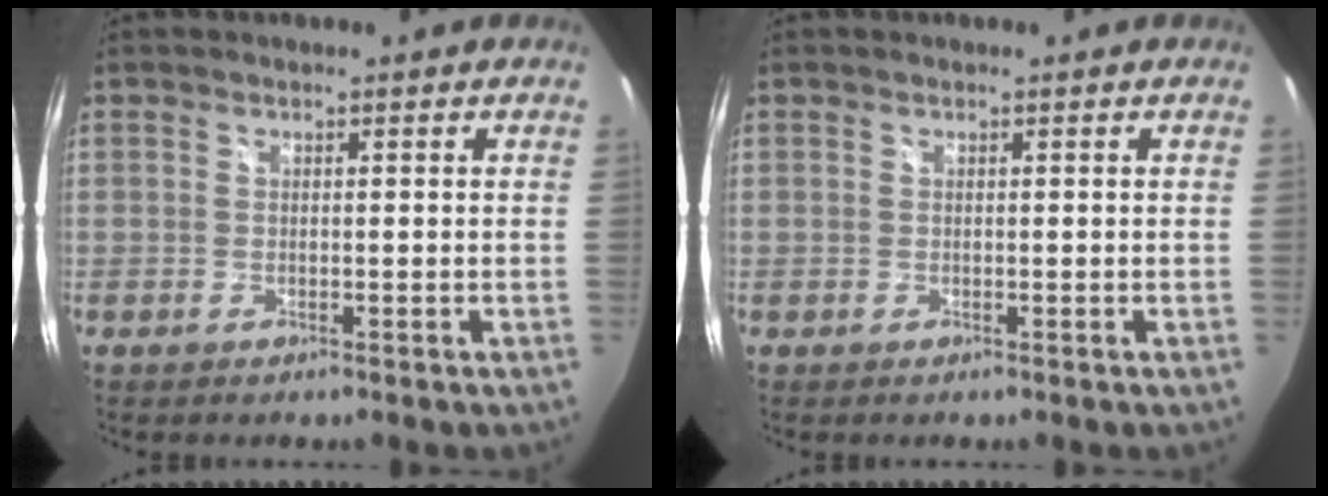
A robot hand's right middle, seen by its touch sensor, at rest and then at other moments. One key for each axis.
{"total": 0.0}